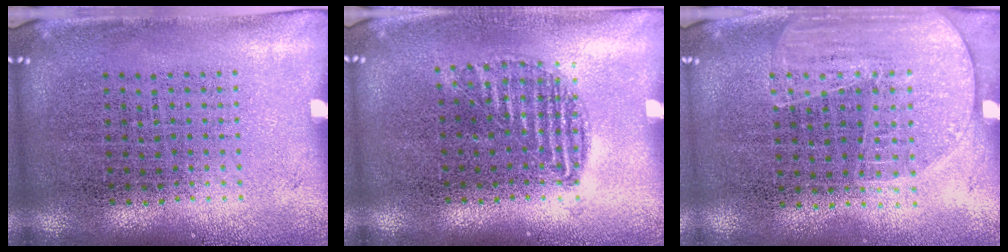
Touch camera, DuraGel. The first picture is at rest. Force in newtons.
{"total": 0.9, "press": 0.8, "slide": 0.5}
{"total": 1.8, "press": 1.5, "slide": 0.9}